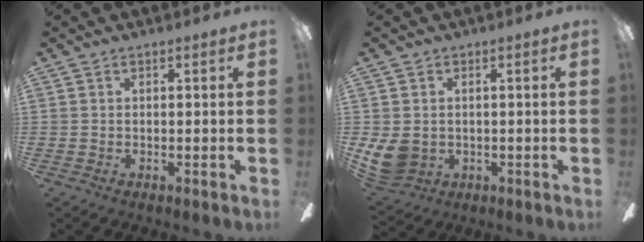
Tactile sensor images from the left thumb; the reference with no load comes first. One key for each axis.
{"total": 7.1, "fx": -0.2, "fy": 6.3, "fz": 3.3, "tx": -0.088, "ty": -0.001, "tz": -0.004}